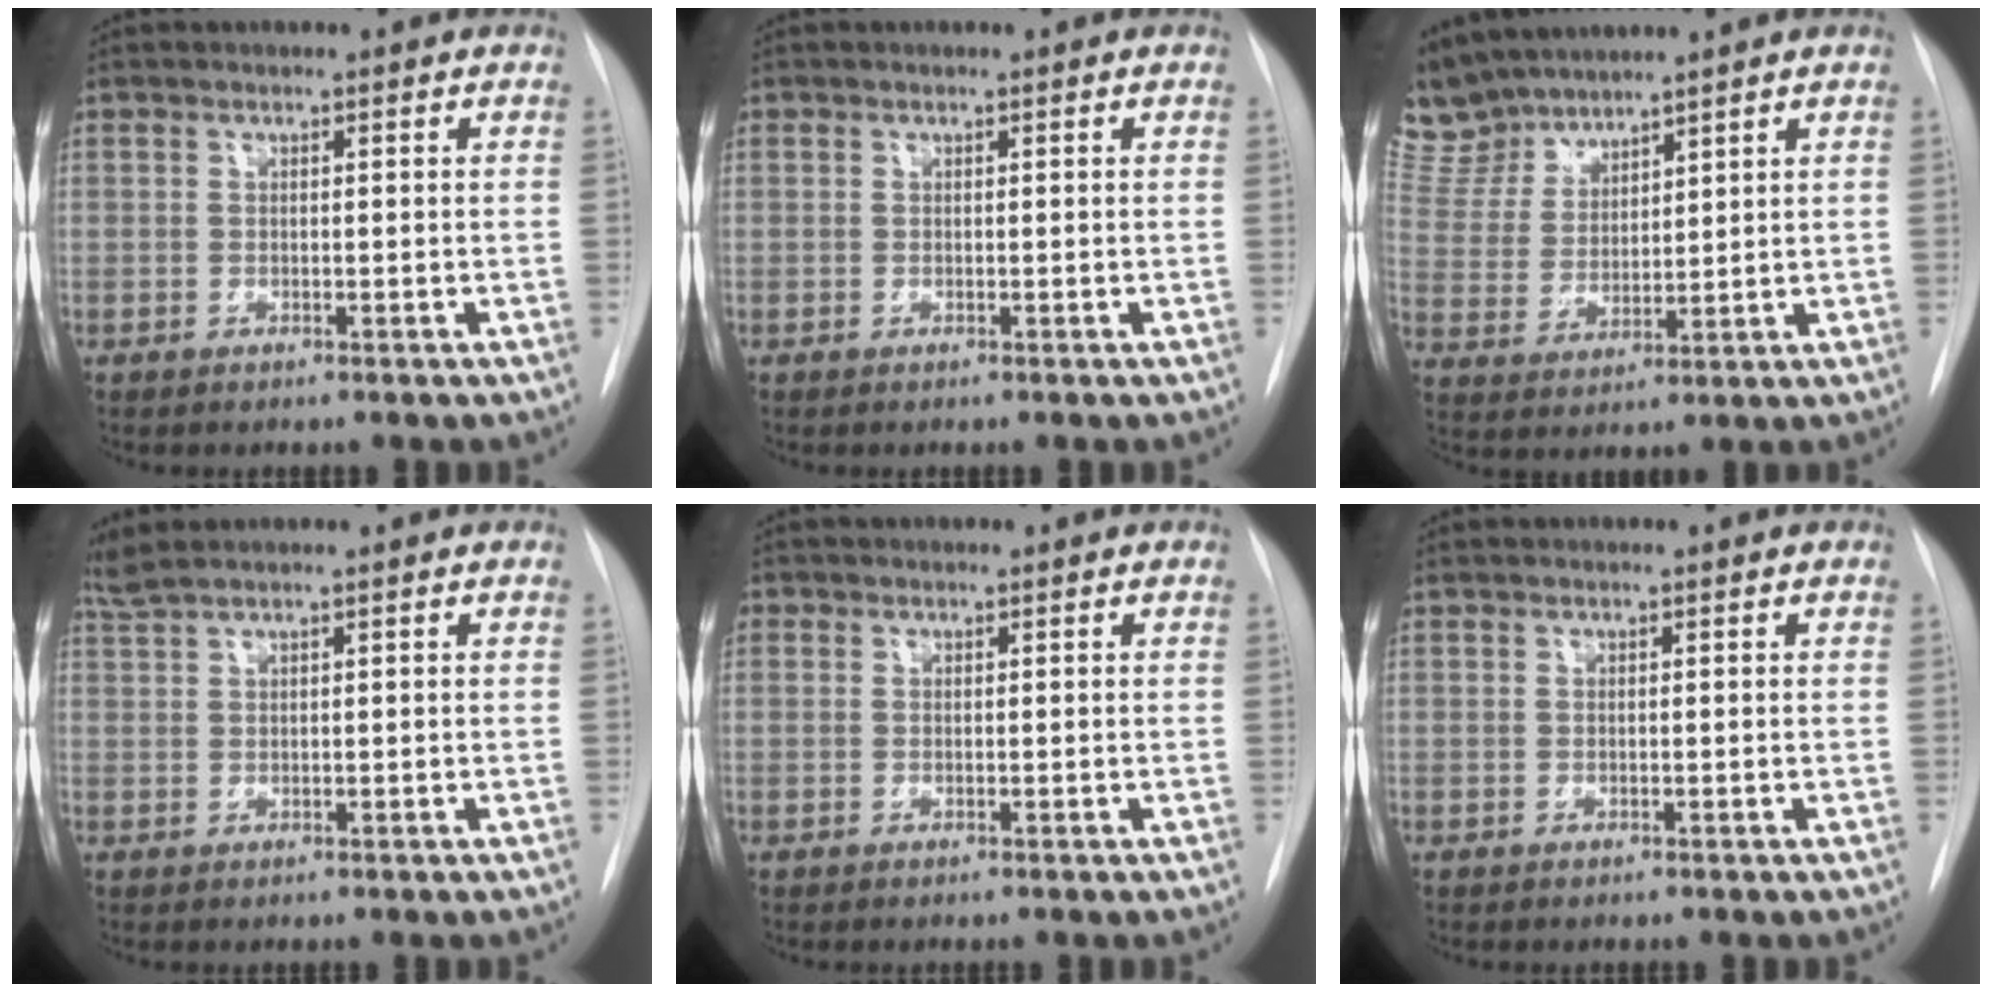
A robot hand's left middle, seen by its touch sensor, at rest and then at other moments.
{"total": 0.0}
{"total": 8.9, "force": [8.4, 2.6, 0.9], "torque": [-0.035, 0.010, 0.188]}
{"total": 2.2, "force": [1.9, -0.3, 1.2], "torque": [-0.033, 0.021, 0.044]}
{"total": 0.6, "force": [0.2, 0.6, 0.1], "torque": [0.002, 0.004, 0.002]}
{"total": 0.0}